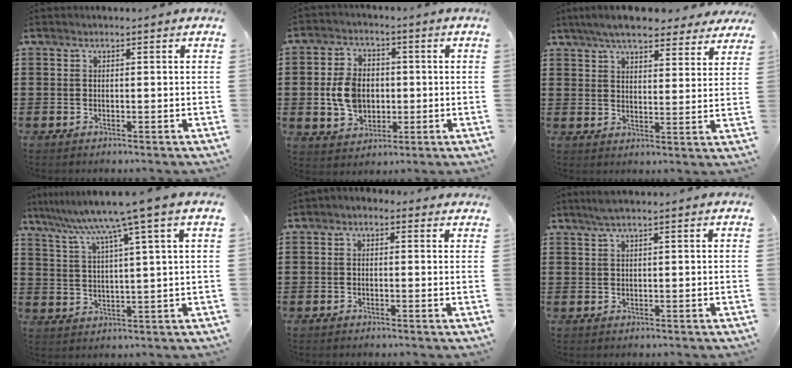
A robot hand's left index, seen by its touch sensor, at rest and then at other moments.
{"total": 7.5, "force": [-0.3, 5.5, 5.0], "torque": [-0.113, 0.006, -0.010]}
{"total": 6.9, "force": [6.3, 1.2, 2.7], "torque": [-0.066, -0.014, 0.115]}
{"total": 8.1, "force": [5.9, -0.9, 5.4], "torque": [-0.126, -0.033, 0.094]}
{"total": 1.1, "force": [-0.6, 0.7, 0.6], "torque": [-0.013, 0.004, -0.013]}
{"total": 1.9, "force": [1.2, 0.0, 1.5], "torque": [-0.031, 0.000, 0.022]}